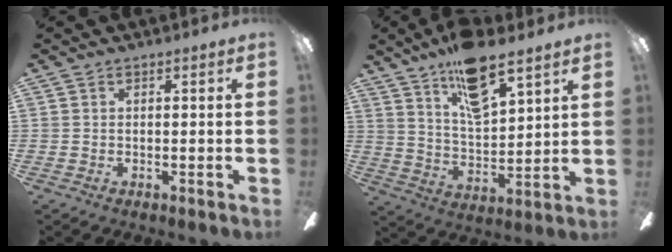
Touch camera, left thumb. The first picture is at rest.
{"total": 14.6, "force": [10.9, 5.1, 8.3], "torque": [-0.145, -0.055, 0.189]}